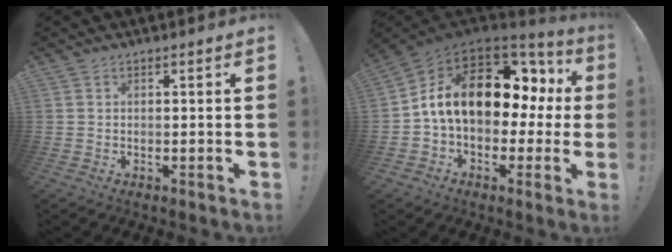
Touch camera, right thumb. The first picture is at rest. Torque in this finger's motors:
{"motor_torque": [2.51, 2.50, 0.54, 0.05, 0.51]}